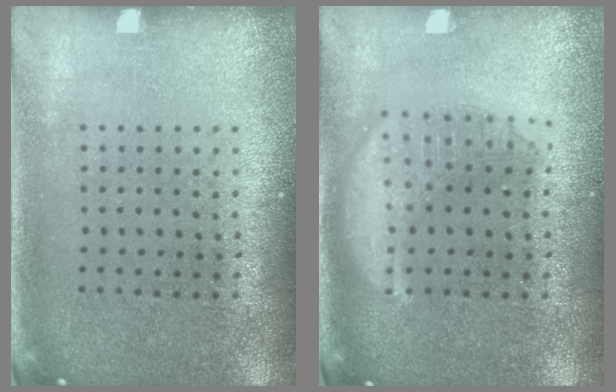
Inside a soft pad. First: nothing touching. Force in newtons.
{"total": 2.8, "press": 2.8, "slide": 0.3}